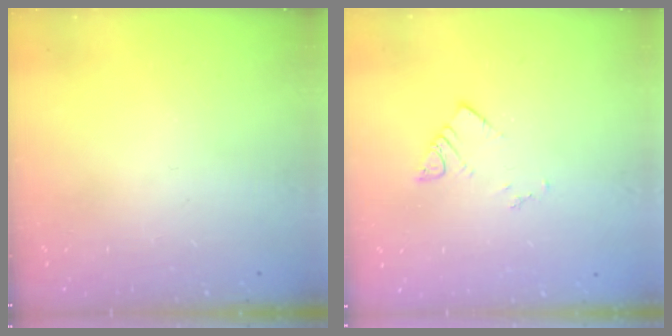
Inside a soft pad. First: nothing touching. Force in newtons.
{"total": 3.6, "press": 3.6, "slide": 0.1}